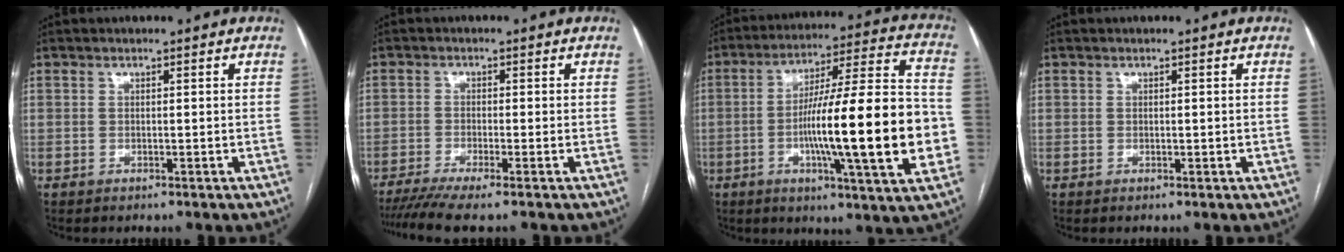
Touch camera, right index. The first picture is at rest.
{"total": 6.0, "force": [-4.6, -0.4, 3.8], "torque": [-0.061, -0.013, -0.080]}
{"total": 23.0, "force": [-4.1, 1.6, 22.6], "torque": [-0.320, 0.008, -0.065]}
{"total": 0.5, "force": [0.1, 0.3, 0.4], "torque": [-0.009, -0.002, 0.005]}